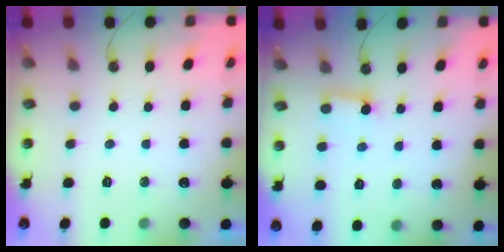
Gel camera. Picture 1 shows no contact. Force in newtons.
{"total": 2.9, "press": 2.9, "slide": 0.2}